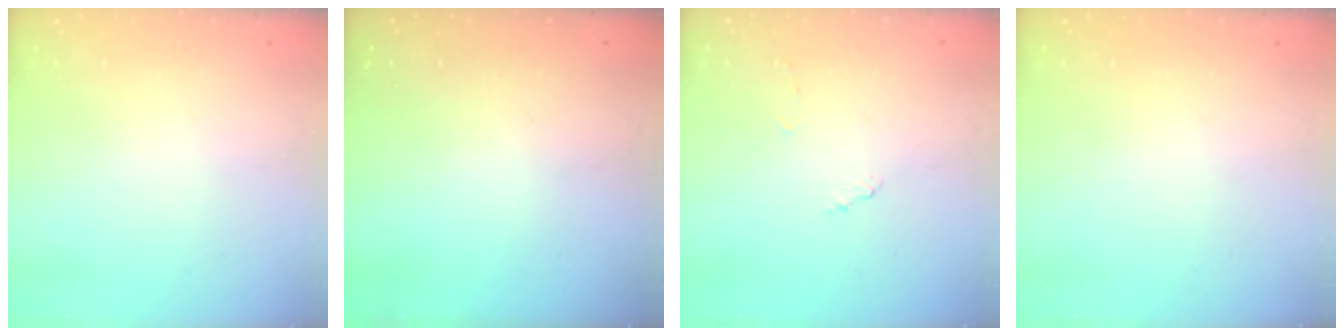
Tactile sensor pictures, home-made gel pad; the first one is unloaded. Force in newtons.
{"total": 3.3, "press": 3.3, "slide": 0.1}
{"total": 6.9, "press": 6.9, "slide": 0.5}
{"total": 0.0}